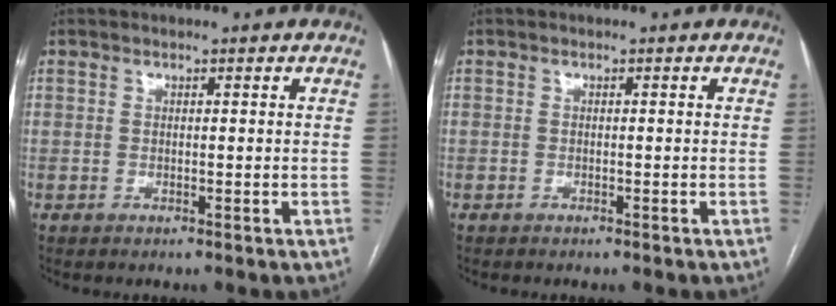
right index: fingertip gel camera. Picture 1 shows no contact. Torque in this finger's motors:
{"motor_torque": [0.03, -0.33, -0.49, -0.09]}